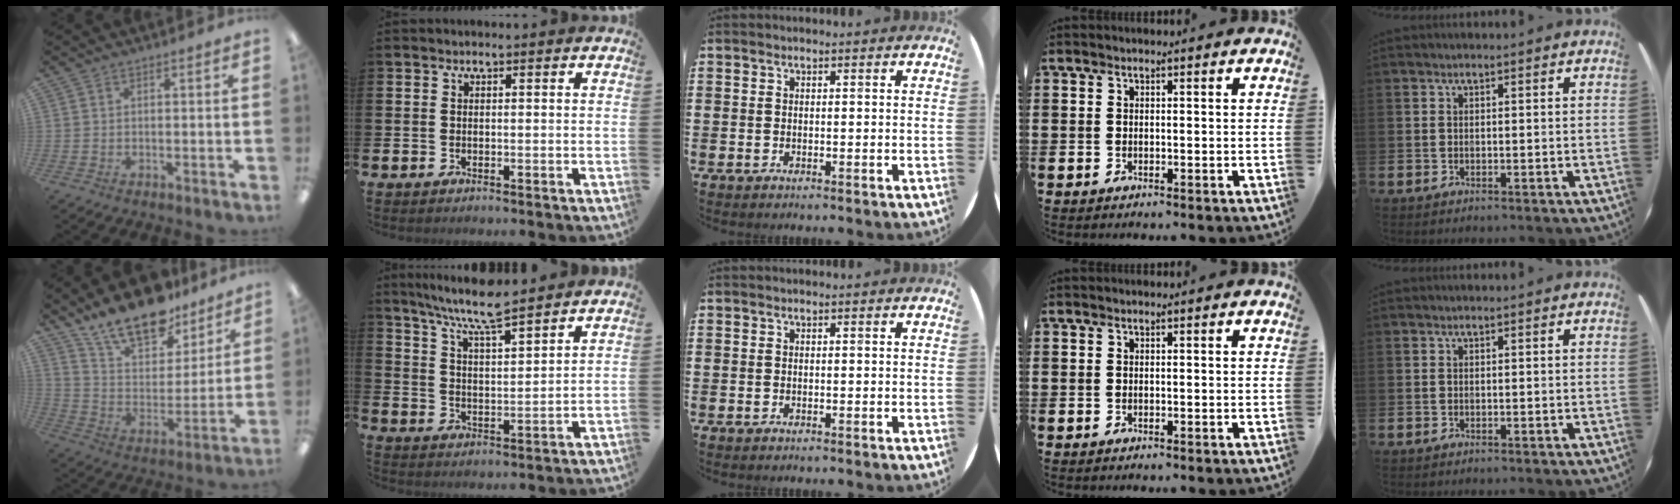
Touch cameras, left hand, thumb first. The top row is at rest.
{"thumb": {"total": 17.7, "force": [14.2, 7.5, 7.3], "torque": [-0.137, -0.090, 0.255]}, "index": {"total": 7.8, "force": [7.2, 0.4, 3.1], "torque": [-0.088, -0.035, 0.127]}}